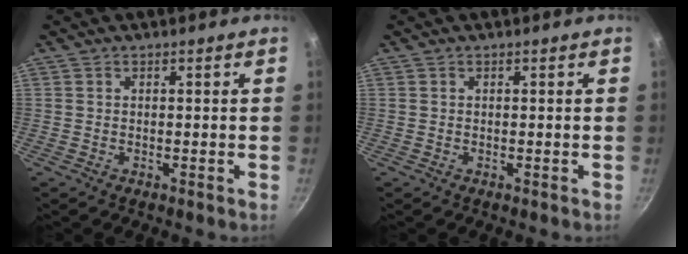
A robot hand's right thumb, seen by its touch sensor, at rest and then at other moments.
{"total": 0.0}